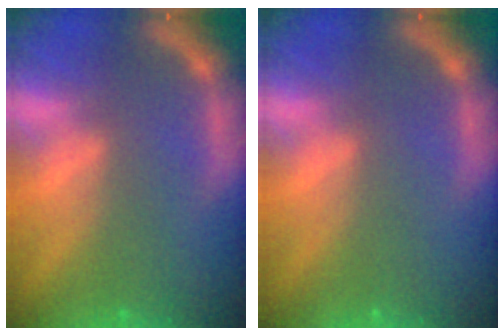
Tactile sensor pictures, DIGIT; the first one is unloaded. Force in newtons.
{"total": 0.0}